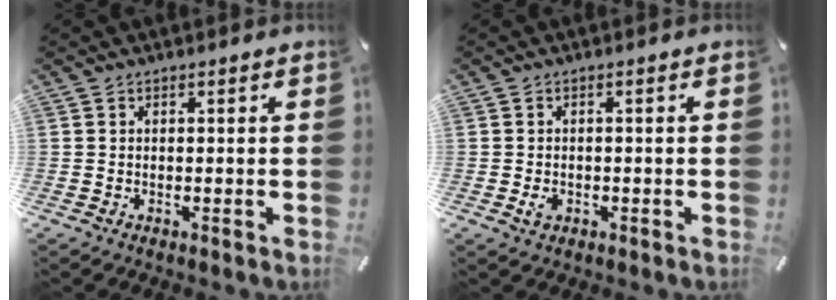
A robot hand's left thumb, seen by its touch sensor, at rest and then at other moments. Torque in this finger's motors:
{"motor_torque": [0.18, 0.12, 0.00, 0.00, 0.00]}